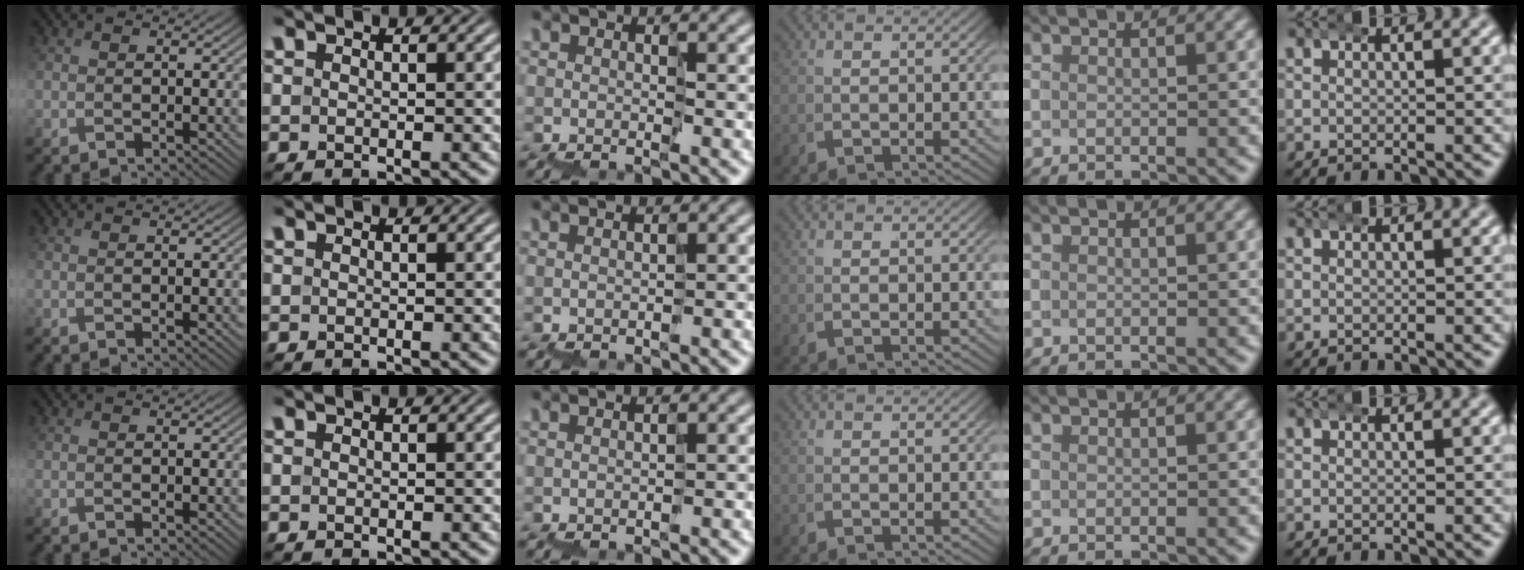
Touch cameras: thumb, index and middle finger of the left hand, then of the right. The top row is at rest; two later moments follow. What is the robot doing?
{"motion": "wrap", "object": "belt"}